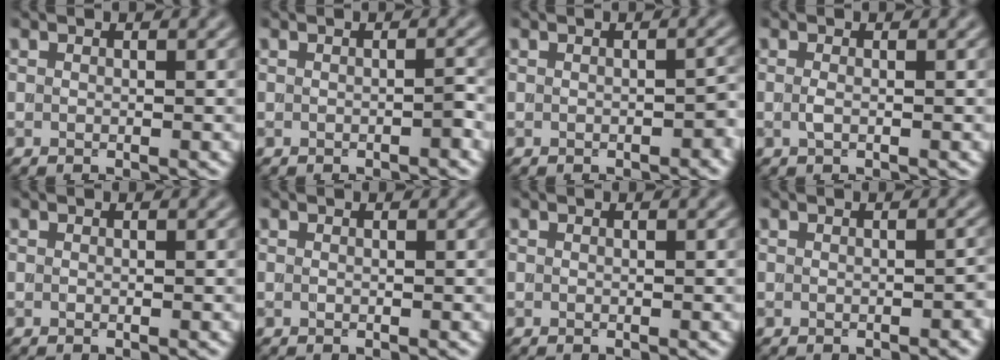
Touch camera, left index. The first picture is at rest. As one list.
[{"total": 0.7, "force": [-0.4, 0.1, 0.5], "torque": [-0.008, 0.003, -0.004]}, {"total": 1.4, "force": [-0.5, 0.8, 1.0], "torque": [-0.015, -0.002, -0.005]}, {"total": 0.8, "force": [-0.1, 0.3, 0.7], "torque": [-0.018, -0.002, -0.003]}, {"total": 0.0}, {"total": 0.0}, {"total": 0.0}, {"total": 0.8, "force": [-0.3, 0.4, 0.6], "torque": [-0.009, -0.001, -0.002]}]